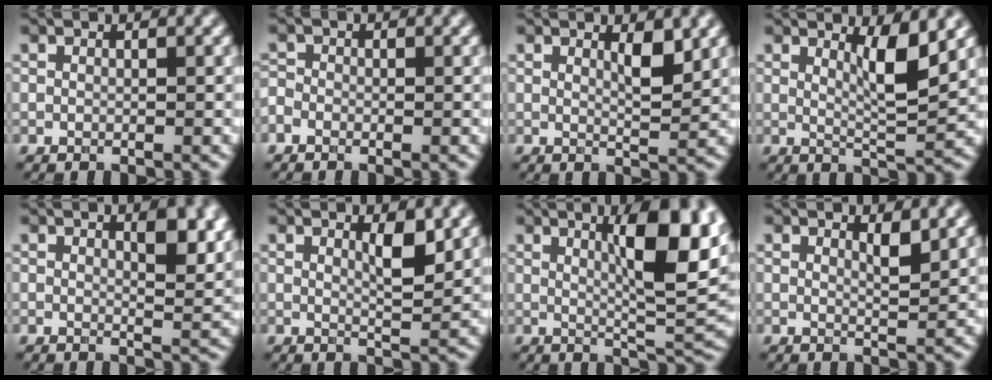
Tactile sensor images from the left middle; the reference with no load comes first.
{"total": 1.1, "force": [-0.9, 0.6, 0.2], "torque": [-0.006, 0.000, -0.012]}
{"total": 2.1, "force": [0.9, 0.5, 1.8], "torque": [-0.028, -0.004, 0.022]}
{"total": 3.9, "force": [1.6, 0.7, 3.5], "torque": [-0.056, -0.009, 0.035]}
{"total": 3.8, "force": [1.7, 1.3, 3.1], "torque": [-0.045, -0.006, 0.034]}
{"total": 2.5, "force": [1.0, 0.5, 2.2], "torque": [-0.035, -0.004, 0.024]}
{"total": 9.5, "force": [3.0, 2.2, 8.7], "torque": [-0.111, 0.001, 0.056]}
{"total": 1.7, "force": [0.9, 0.3, 1.3], "torque": [-0.019, -0.002, 0.020]}